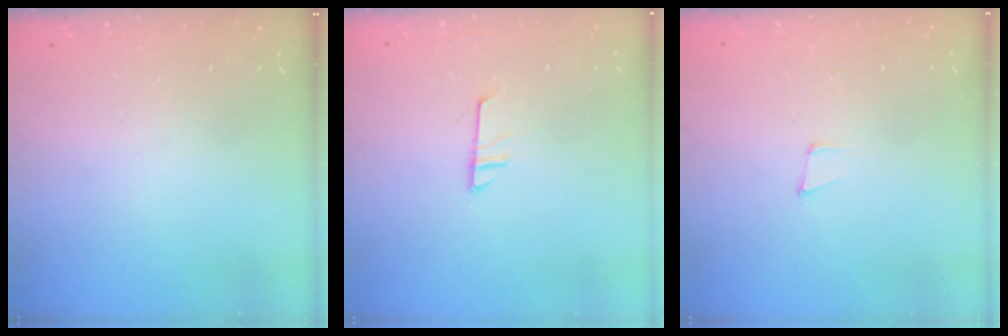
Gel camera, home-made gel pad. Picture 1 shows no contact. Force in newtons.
{"total": 6.4, "press": 6.4, "slide": 0.3}
{"total": 5.0, "press": 4.2, "slide": 2.7}